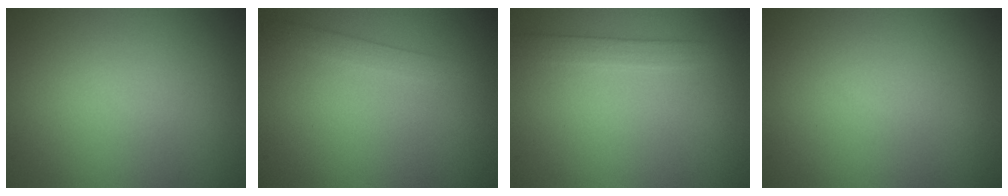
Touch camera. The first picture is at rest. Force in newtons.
{"total": 1.6, "press": 1.6, "slide": 0.0}
{"total": 1.8, "press": 1.8, "slide": 0.1}
{"total": 0.0}